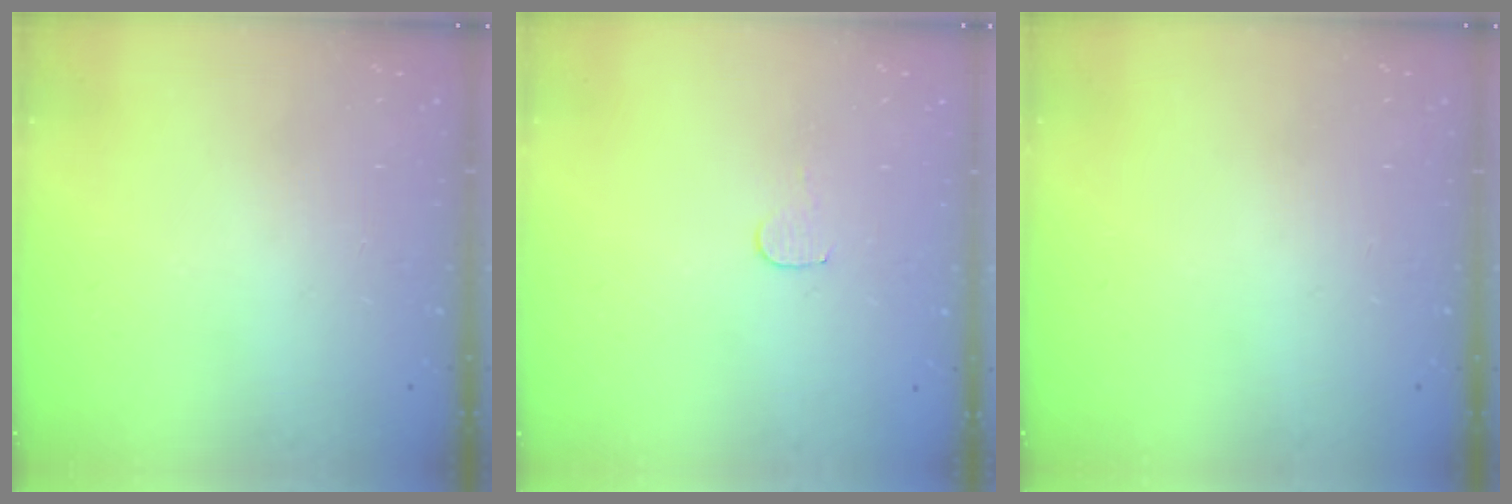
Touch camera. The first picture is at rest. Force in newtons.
{"total": 3.5, "press": 3.5, "slide": 0.3}
{"total": 0.0}